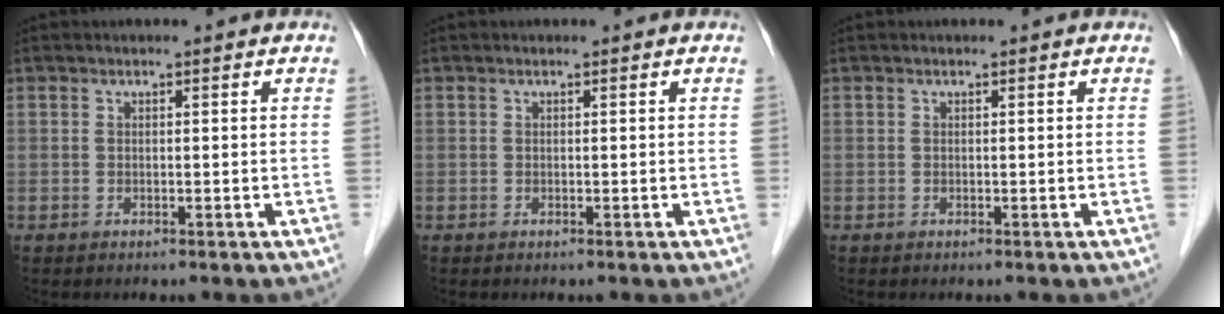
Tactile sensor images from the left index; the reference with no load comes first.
{"total": 0.0}
{"total": 0.0}